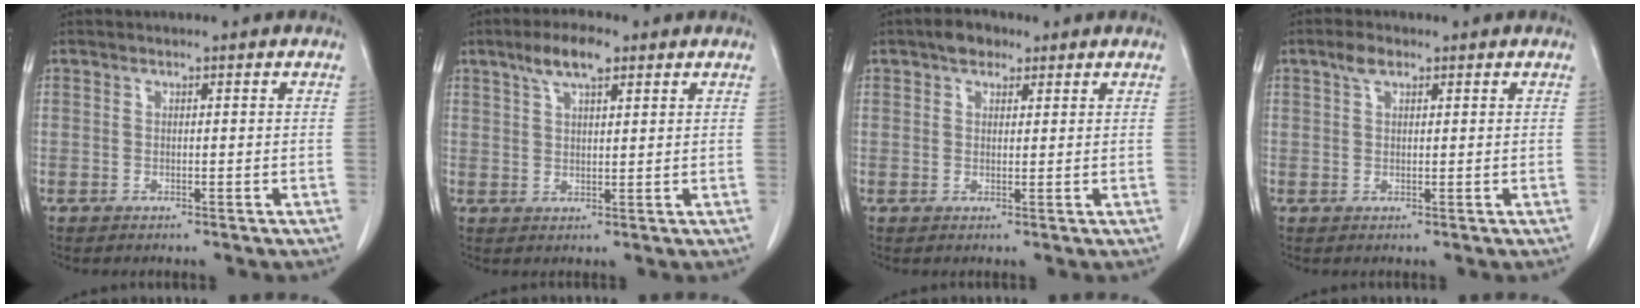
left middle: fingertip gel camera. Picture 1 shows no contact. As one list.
[{"total": 5.7, "force": [3.6, 1.5, 4.2], "torque": [-0.083, 0.012, 0.064]}, {"total": 3.0, "force": [2.0, 1.8, 1.5], "torque": [-0.026, 0.011, 0.031]}, {"total": 2.2, "force": [1.3, 1.1, 1.4], "torque": [-0.029, 0.008, 0.026]}]